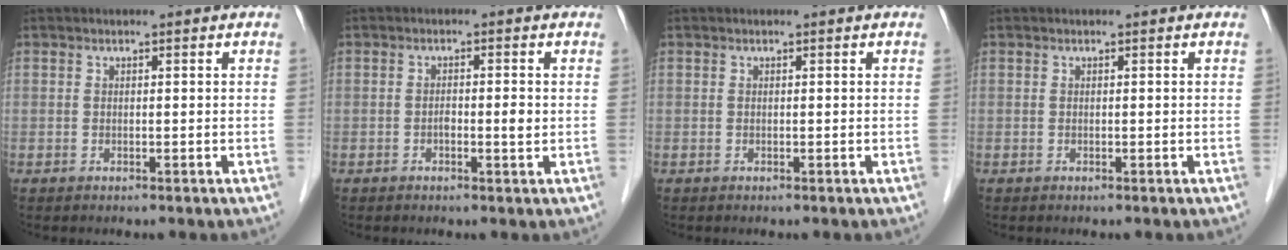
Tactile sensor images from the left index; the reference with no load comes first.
{"total": 2.0, "force": [-0.3, 0.5, 1.9], "torque": [-0.032, 0.002, -0.006]}
{"total": 0.0}
{"total": 0.0}